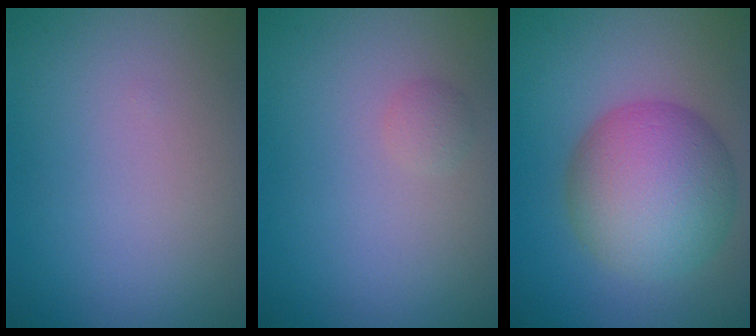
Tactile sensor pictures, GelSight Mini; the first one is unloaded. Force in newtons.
{"total": 0.8, "press": 0.8, "slide": 0.0}
{"total": 9.1, "press": 9.1, "slide": 0.3}